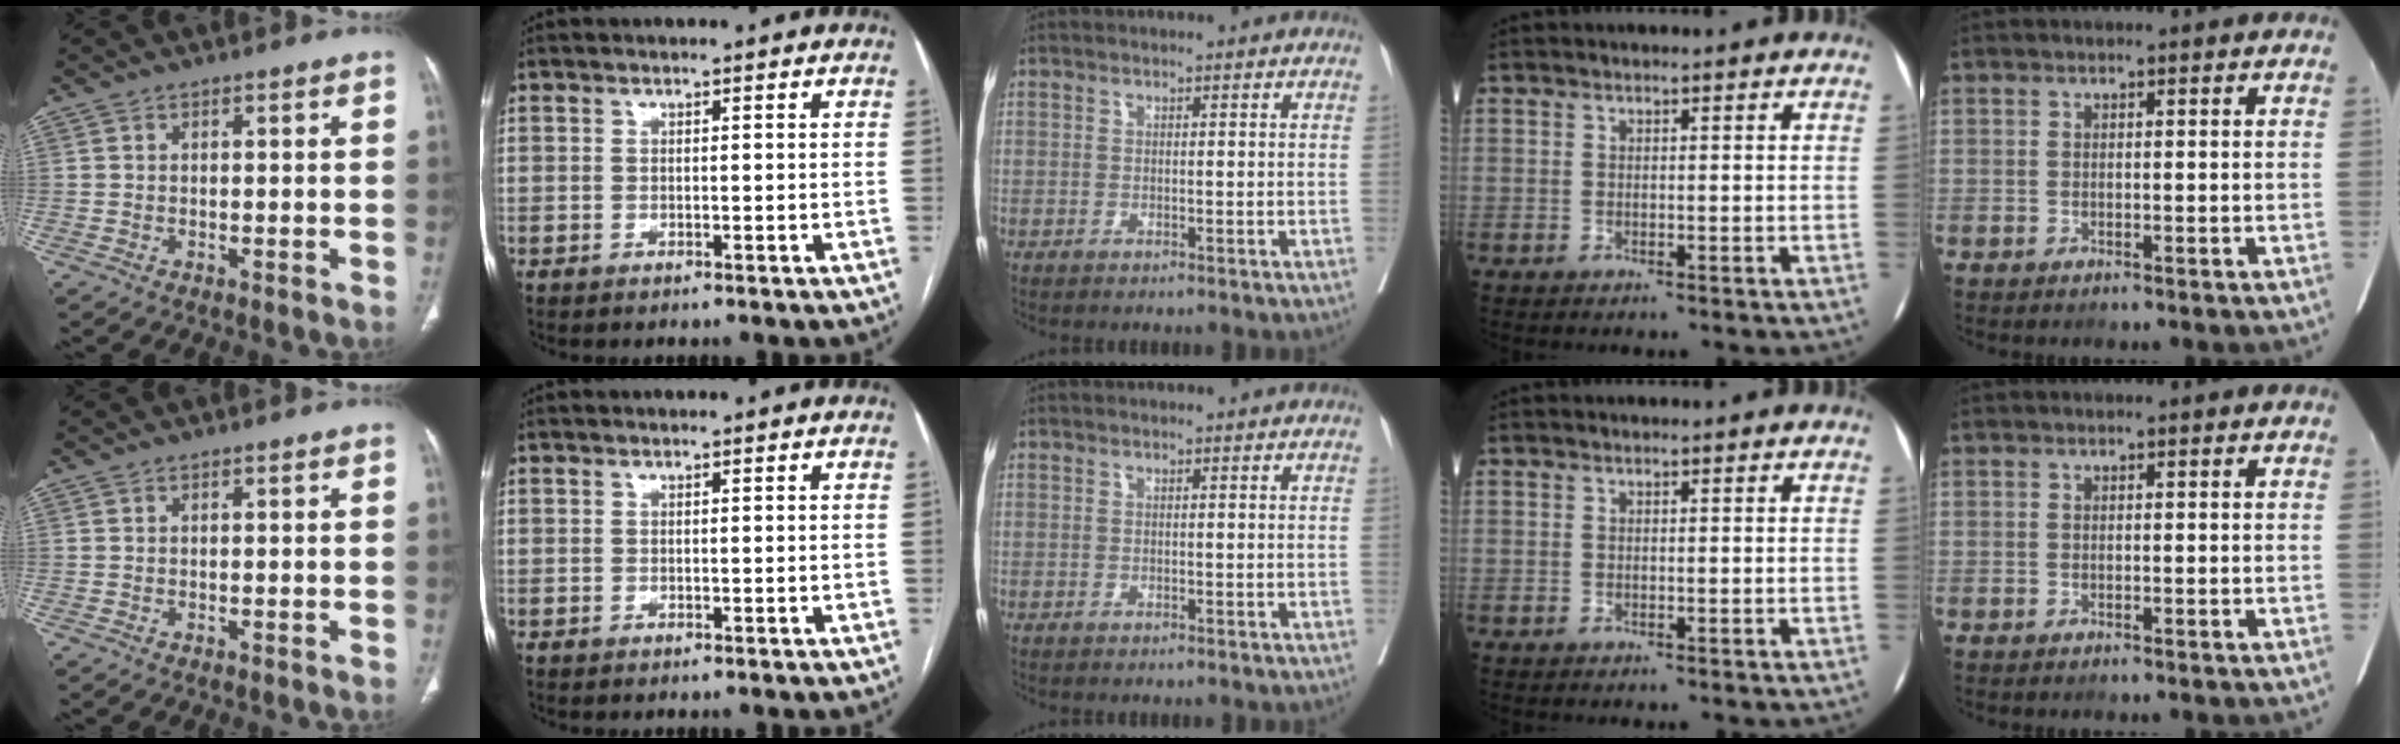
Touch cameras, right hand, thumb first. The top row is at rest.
{}